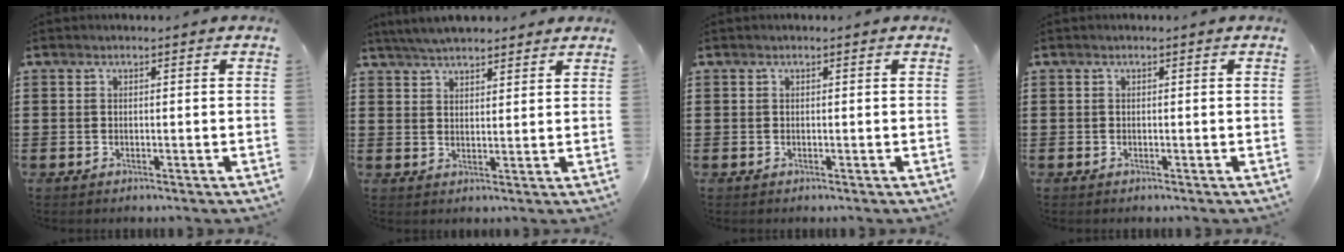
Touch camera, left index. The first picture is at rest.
{"total": 4.7, "force": [4.5, 0.7, 1.4], "torque": [-0.039, -0.006, 0.084]}
{"total": 0.0}
{"total": 0.0}